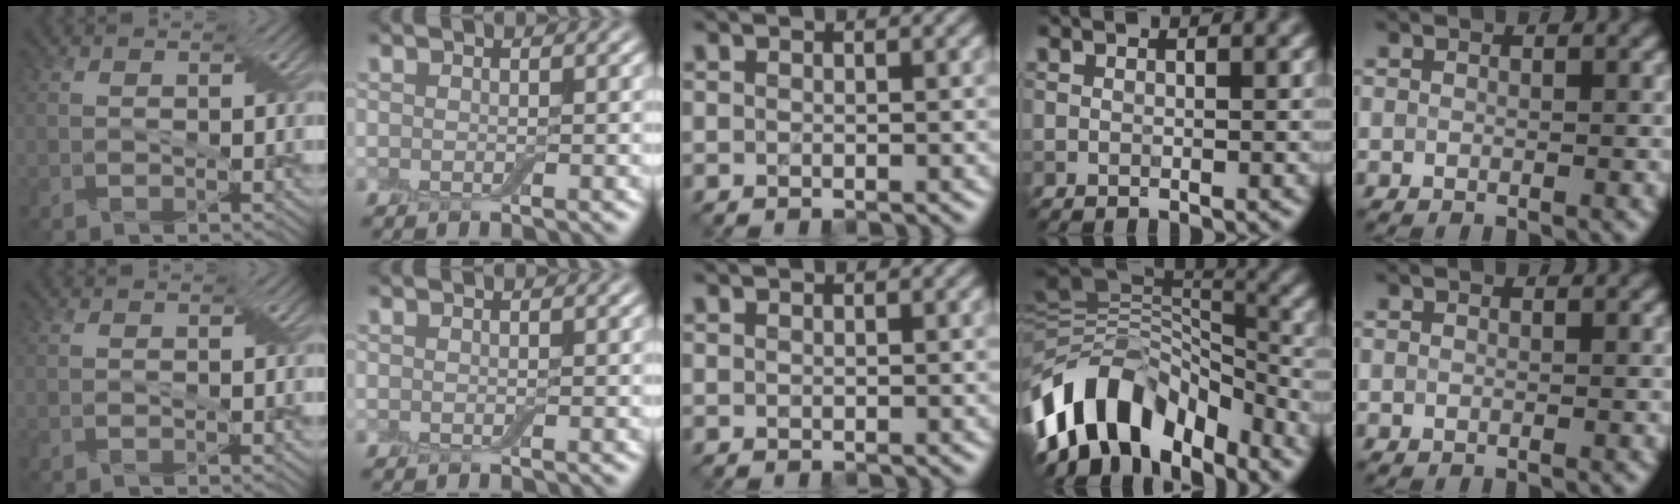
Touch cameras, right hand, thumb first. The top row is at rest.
{"ring": {"total": 11.6, "force": [-7.6, 6.3, 6.1], "torque": [-0.113, 0.022, -0.129]}}